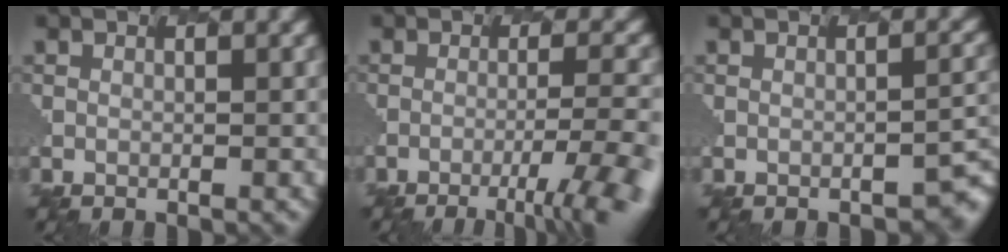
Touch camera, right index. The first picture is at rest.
{"total": 7.4, "force": [-4.1, 1.3, 6.1], "torque": [-0.089, -0.001, -0.055]}
{"total": 3.4, "force": [-1.6, 1.0, 2.8], "torque": [-0.041, -0.004, -0.016]}